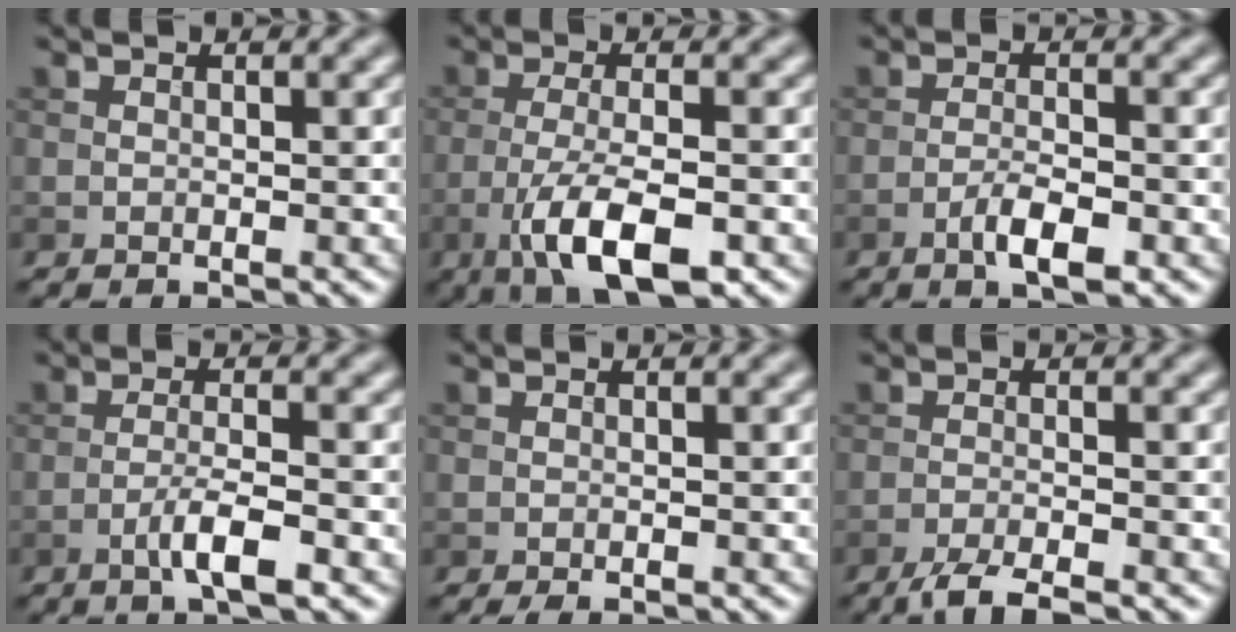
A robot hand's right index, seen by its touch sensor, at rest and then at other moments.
{"total": 6.9, "force": [-2.9, 2.2, 5.9], "torque": [-0.113, -0.005, -0.055]}
{"total": 3.4, "force": [-1.8, 0.9, 2.8], "torque": [-0.055, 0.002, -0.034]}
{"total": 3.5, "force": [-1.7, 0.5, 3.0], "torque": [-0.056, 0.007, -0.036]}
{"total": 0.9, "force": [-0.6, 0.2, 0.7], "torque": [-0.014, -0.003, -0.010]}
{"total": 3.3, "force": [-2.5, 0.4, 2.0], "torque": [-0.036, -0.002, -0.056]}